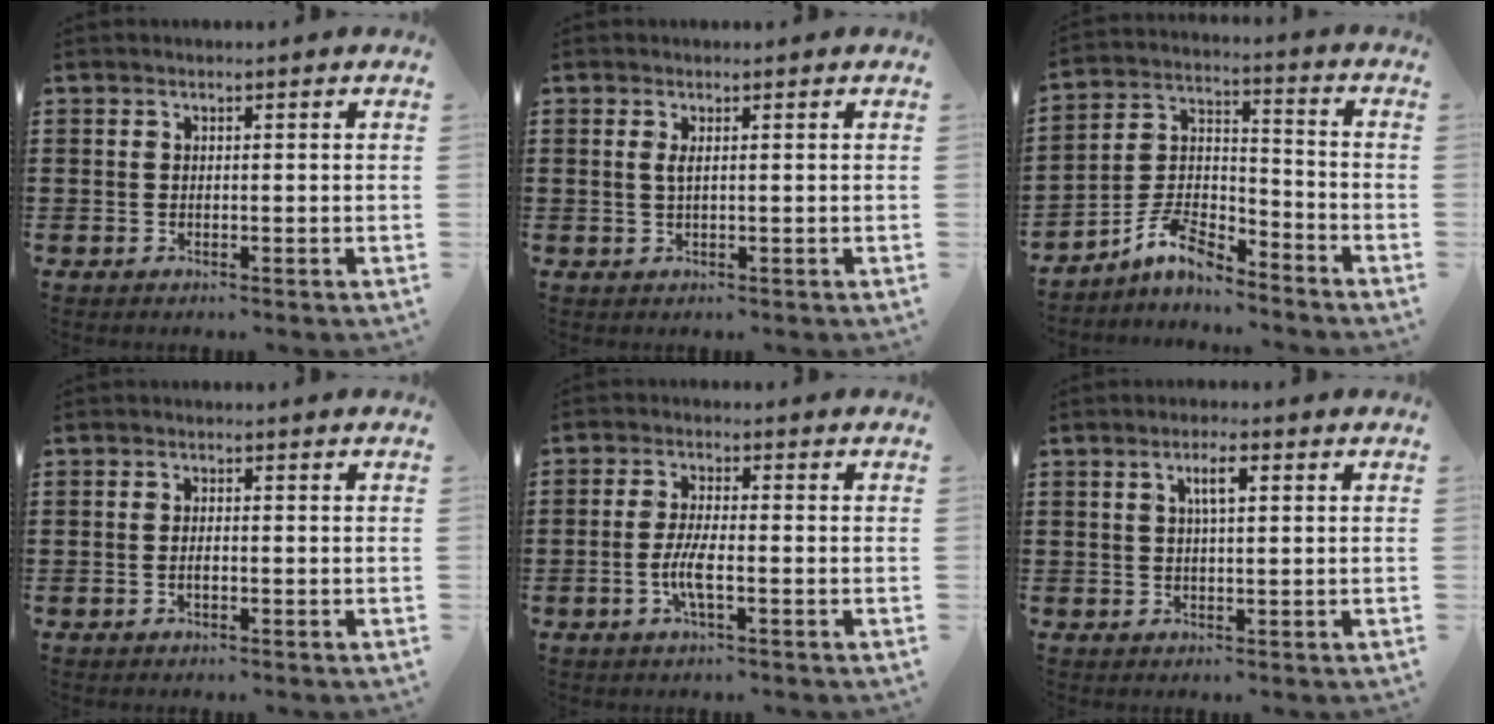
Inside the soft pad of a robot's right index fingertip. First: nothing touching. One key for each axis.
{"total": 1.2, "fx": 0.3, "fy": 0.2, "fz": 1.2, "tx": -0.024, "ty": 0.002, "tz": 0.004}
{"total": 8.0, "fx": -6.6, "fy": 2.5, "fz": 3.7, "tx": -0.087, "ty": 0.008, "tz": -0.130}
{"total": 1.0, "fx": -0.4, "fy": 0.3, "fz": 0.9, "tx": -0.019, "ty": -0.004, "tz": -0.005}
{"total": 4.6, "fx": -1.5, "fy": 0.9, "fz": 4.2, "tx": -0.093, "ty": -0.005, "tz": -0.033}
{"total": 3.5, "fx": 1.2, "fy": 0.9, "fz": 3.1, "tx": -0.064, "ty": 0.008, "tz": 0.018}